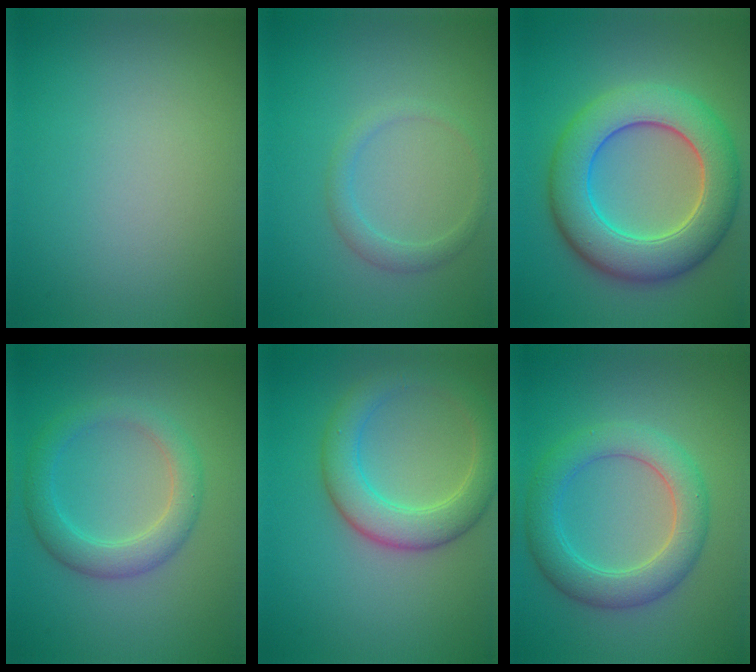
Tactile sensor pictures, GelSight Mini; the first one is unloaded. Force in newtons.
{"total": 1.7, "press": 1.7, "slide": 0.1}
{"total": 9.1, "press": 9.1, "slide": 0.4}
{"total": 3.6, "press": 3.6, "slide": 0.1}
{"total": 5.1, "press": 5.1, "slide": 0.4}
{"total": 5.0, "press": 5.0, "slide": 0.1}